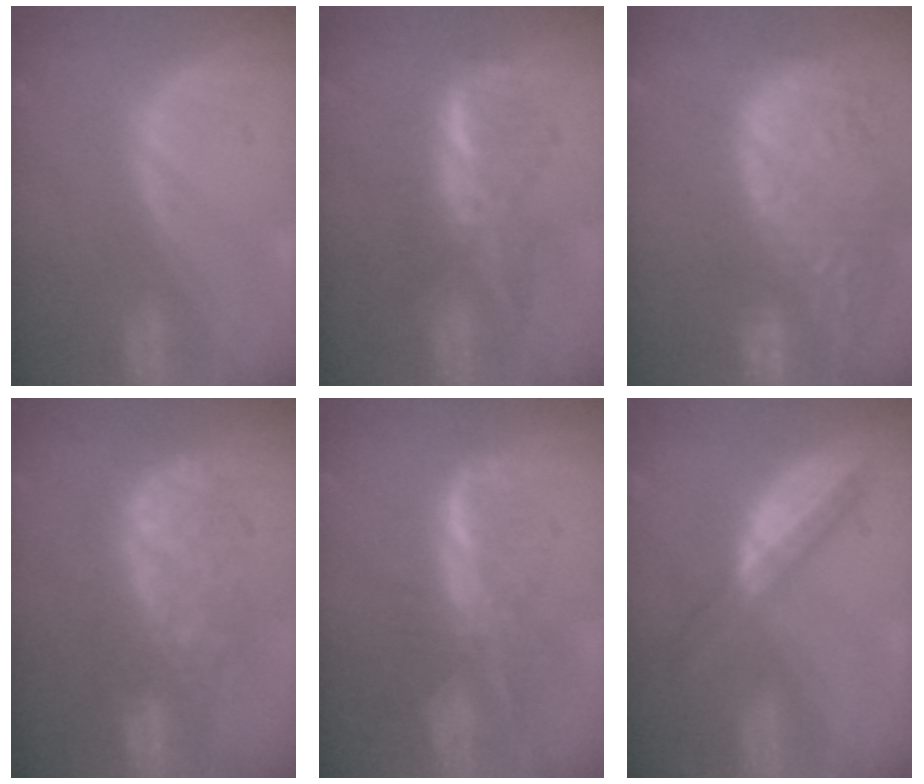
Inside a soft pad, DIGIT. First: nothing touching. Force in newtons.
{"total": 5.9, "press": 5.8, "slide": 1.1}
{"total": 15.6, "press": 12.7, "slide": 9.0}
{"total": 8.6, "press": 8.6, "slide": 0.4}
{"total": 8.1, "press": 6.9, "slide": 4.1}
{"total": 6.0, "press": 5.2, "slide": 2.9}